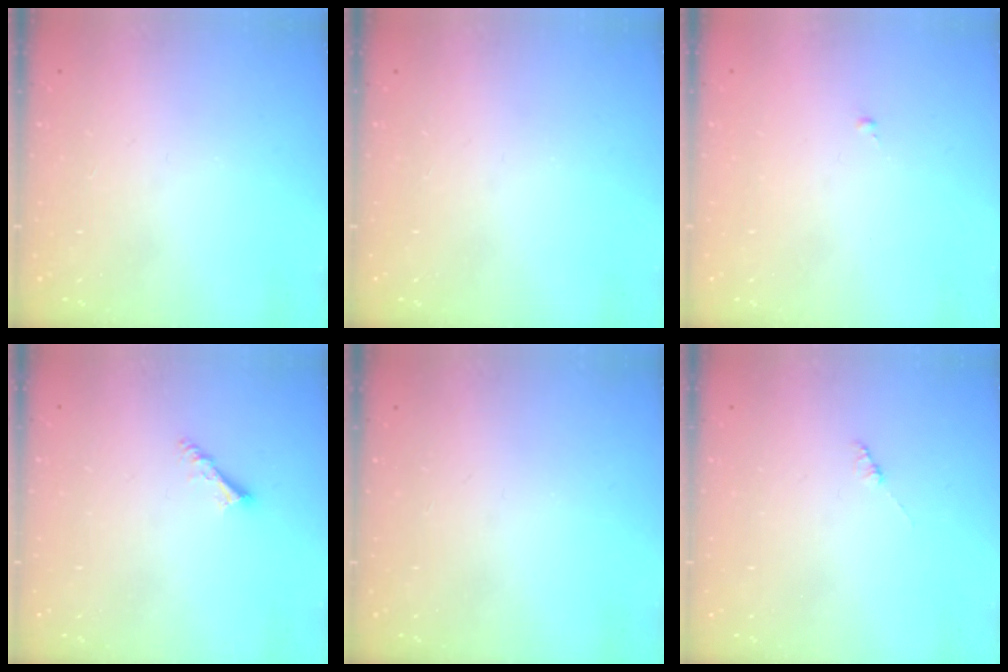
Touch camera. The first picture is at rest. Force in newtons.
{"total": 0.0}
{"total": 0.0}
{"total": 3.9, "press": 3.9, "slide": 0.3}
{"total": 0.0}
{"total": 0.9, "press": 0.8, "slide": 0.2}